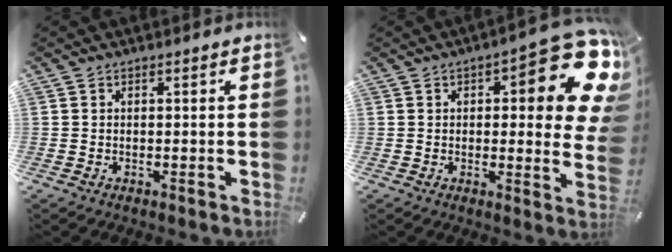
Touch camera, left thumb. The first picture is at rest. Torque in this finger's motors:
{"motor_torque": [2.71, 2.30, 1.51, -1.26, 0.17]}